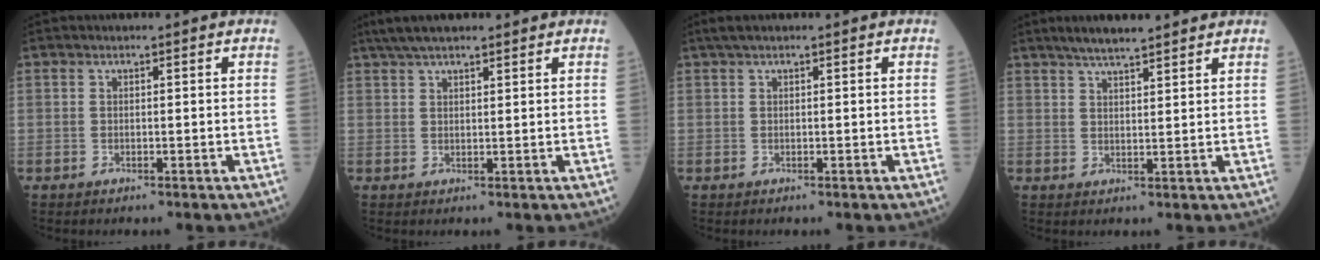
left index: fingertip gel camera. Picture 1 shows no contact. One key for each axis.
{"total": 6.6, "fx": 5.3, "fy": 1.4, "fz": 3.6, "tx": -0.061, "ty": 0.034, "tz": 0.093}
{"total": 1.9, "fx": 1.4, "fy": 0.2, "fz": 1.3, "tx": -0.026, "ty": 0.020, "tz": 0.026}
{"total": 6.3, "fx": 5.2, "fy": 0.8, "fz": 3.4, "tx": -0.056, "ty": 0.024, "tz": 0.089}